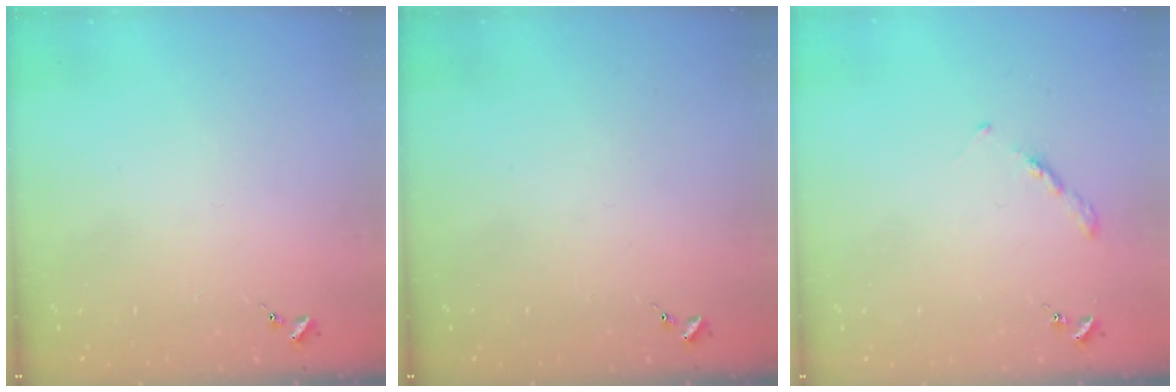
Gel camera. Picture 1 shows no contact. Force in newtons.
{"total": 0.0}
{"total": 3.2, "press": 3.2, "slide": 0.4}